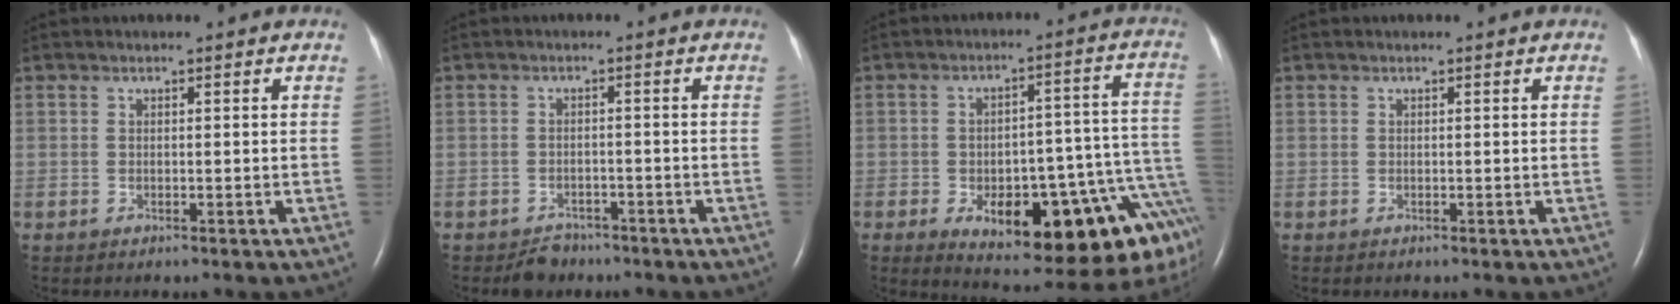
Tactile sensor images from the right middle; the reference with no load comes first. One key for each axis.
{"total": 3.0, "fx": -2.4, "fy": 1.7, "fz": 0.1, "tx": -0.008, "ty": 0.005, "tz": -0.034}
{"total": 22.0, "fx": -10.1, "fy": 6.8, "fz": 18.4, "tx": -0.153, "ty": 0.034, "tz": -0.123}
{"total": 0.0}